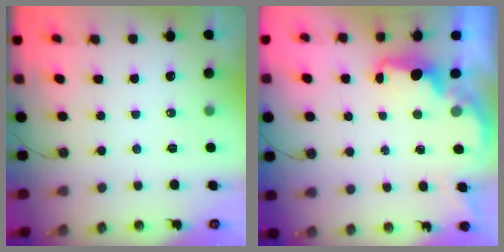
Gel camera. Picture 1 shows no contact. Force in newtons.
{"total": 2.0, "press": 1.9, "slide": 0.8}